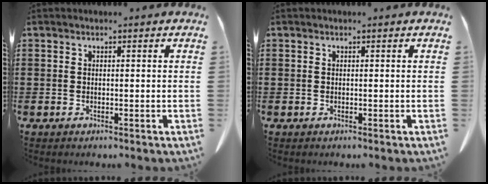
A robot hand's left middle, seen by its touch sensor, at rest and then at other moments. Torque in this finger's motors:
{"motor_torque": [-0.02, 0.02, 0.00, 0.00]}